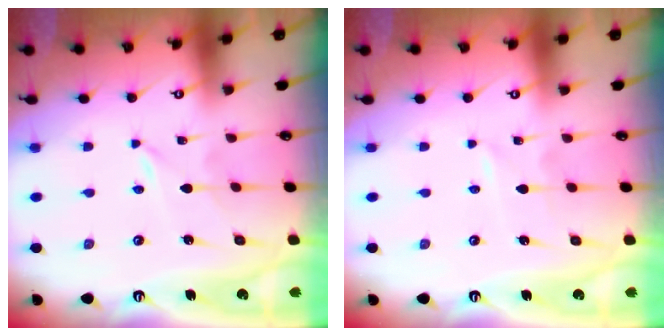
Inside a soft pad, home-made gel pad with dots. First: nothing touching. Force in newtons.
{"total": 0.8, "press": 0.8, "slide": 0.1}